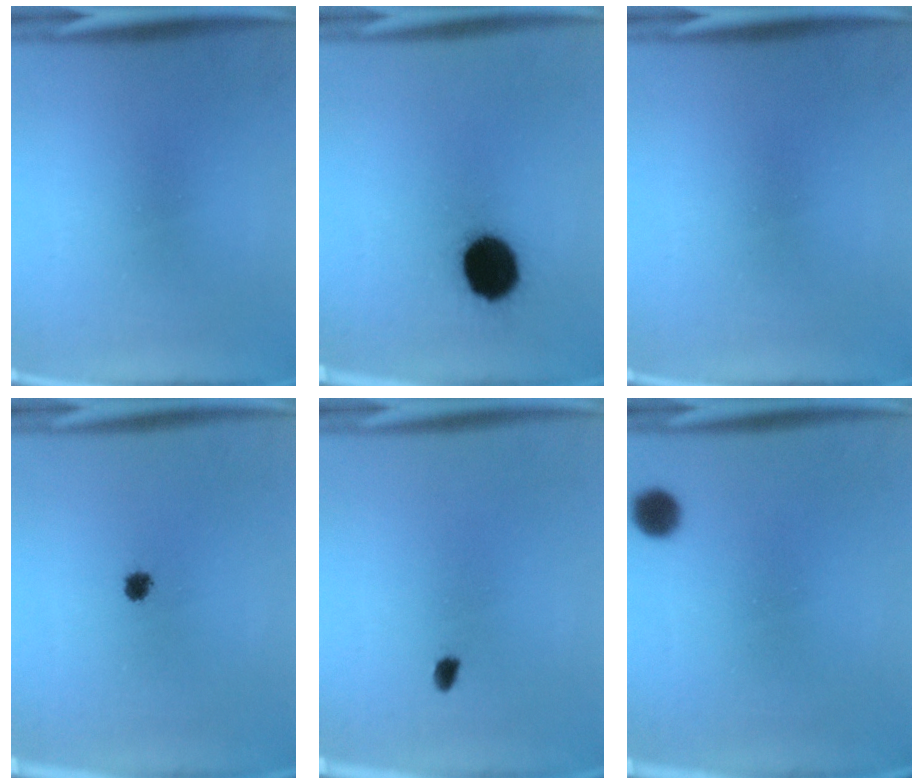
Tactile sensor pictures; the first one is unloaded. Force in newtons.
{"total": 12.4}
{"total": 0.0}
{"total": 2.1}
{"total": 1.2}
{"total": 5.0}